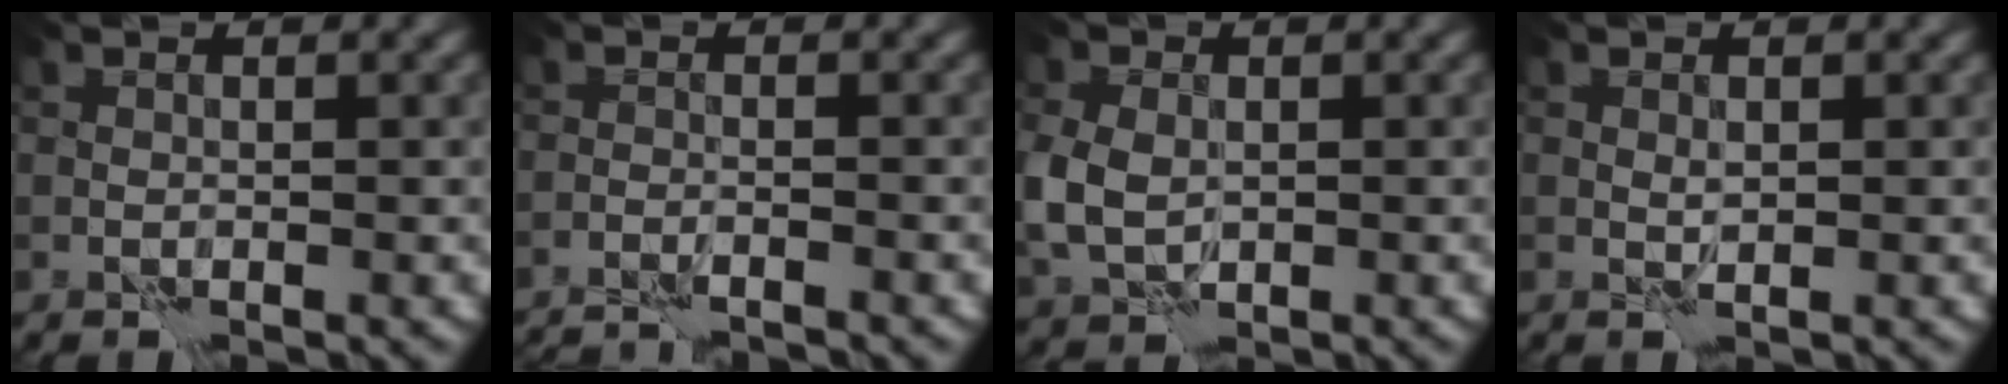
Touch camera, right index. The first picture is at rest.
{"total": 3.6, "force": [-3.5, 0.2, 0.8], "torque": [-0.014, 0.002, -0.052]}
{"total": 4.5, "force": [-0.2, 3.3, 3.0], "torque": [-0.080, -0.004, -0.008]}
{"total": 0.7, "force": [0.5, 0.2, 0.5], "torque": [-0.013, -0.002, 0.009]}